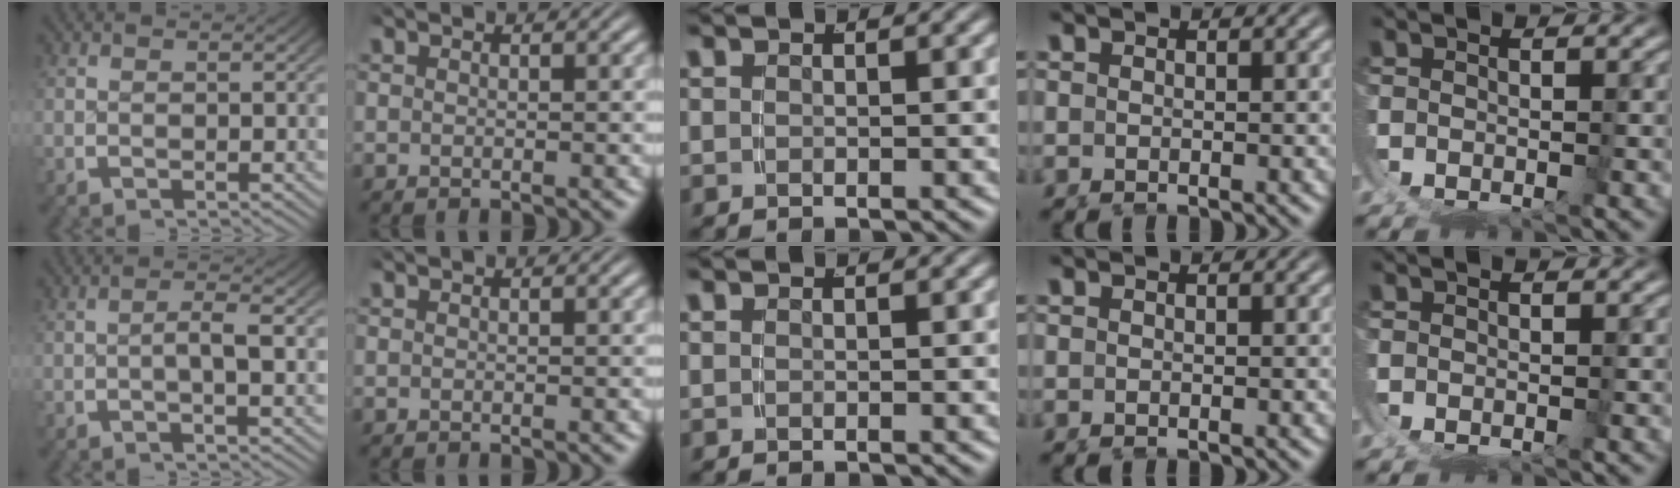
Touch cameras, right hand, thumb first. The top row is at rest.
{"thumb": {"total": 2.2, "force": [-0.2, 0.3, 2.2], "torque": [-0.043, 0.007, -0.008]}}